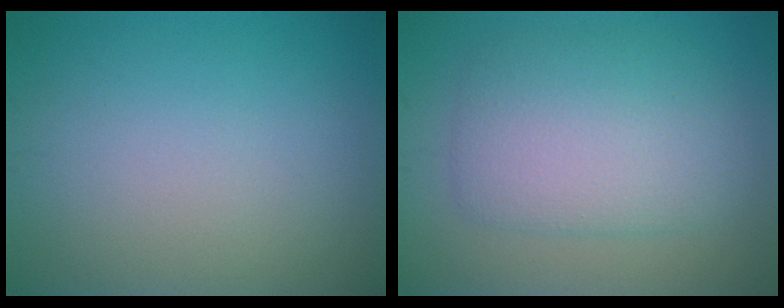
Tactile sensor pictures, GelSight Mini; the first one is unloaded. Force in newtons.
{"total": 5.8, "press": 5.8, "slide": 0.1}